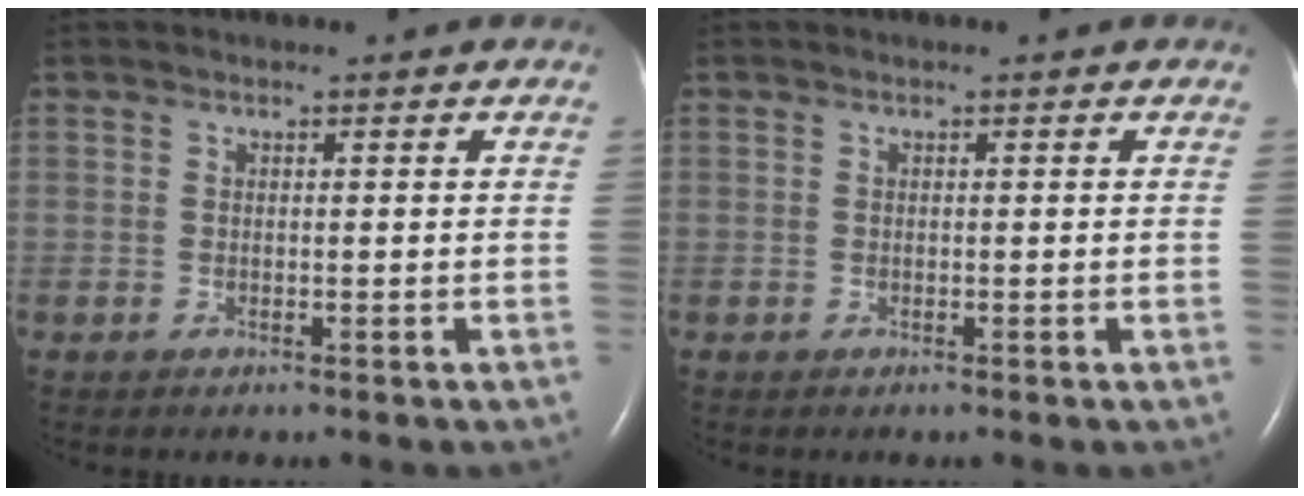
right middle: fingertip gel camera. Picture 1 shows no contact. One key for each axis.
{"total": 0.0}